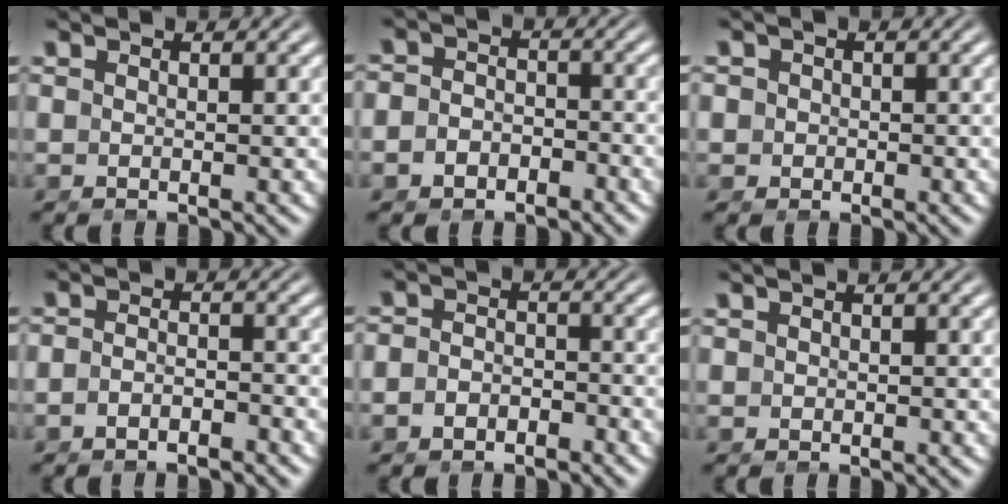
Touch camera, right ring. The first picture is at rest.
{"total": 4.0, "force": [-2.6, 3.0, 0.5], "torque": [-0.020, -0.018, -0.043]}
{"total": 3.2, "force": [-0.4, 3.1, 0.8], "torque": [-0.027, -0.007, -0.010]}
{"total": 2.5, "force": [-2.3, 0.7, 0.7], "torque": [-0.012, -0.006, -0.040]}
{"total": 3.3, "force": [-2.6, 2.1, 0.4], "torque": [-0.014, -0.016, -0.042]}
{"total": 0.6, "force": [-0.1, 0.6, 0.1], "torque": [-0.008, -0.006, 0.002]}